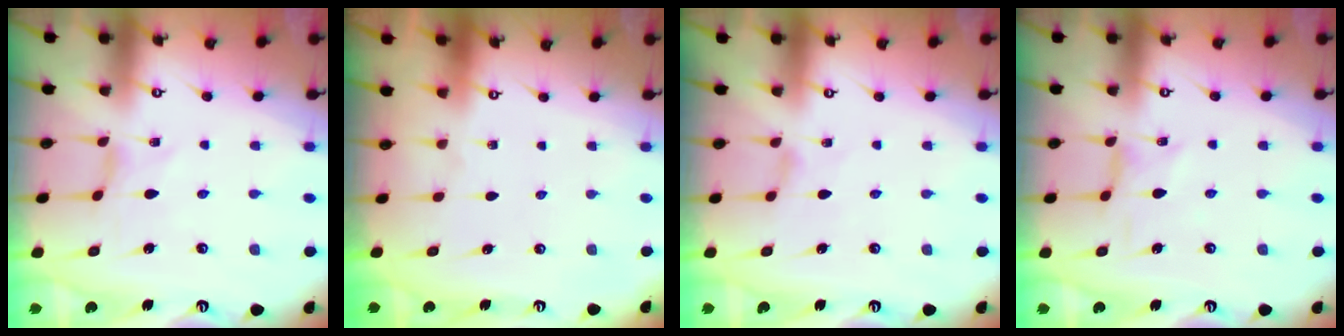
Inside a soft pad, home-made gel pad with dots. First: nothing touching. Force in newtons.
{"total": 0.0}
{"total": 0.0}
{"total": 1.6, "press": 1.5, "slide": 0.3}